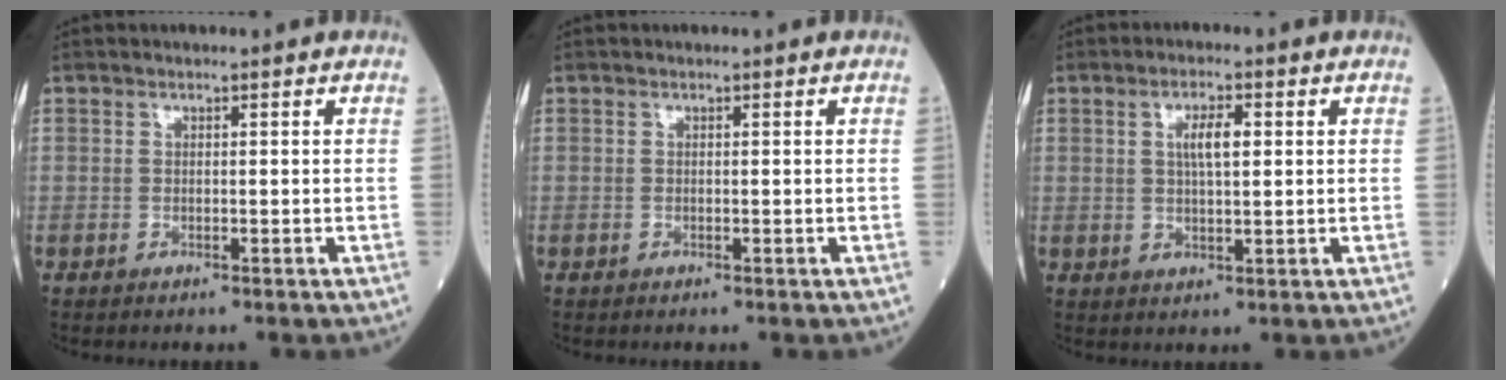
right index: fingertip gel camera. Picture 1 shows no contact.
{"total": 0.0}
{"total": 4.2, "force": [1.1, 1.0, 3.9], "torque": [-0.071, 0.005, 0.019]}